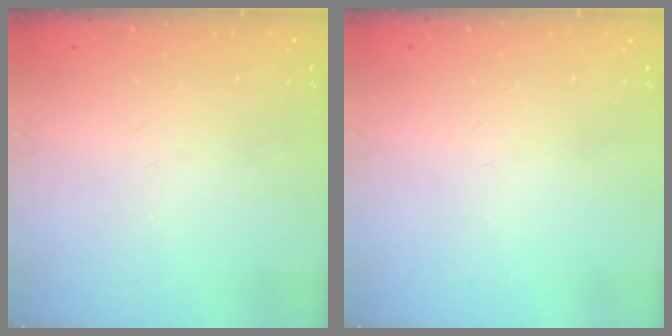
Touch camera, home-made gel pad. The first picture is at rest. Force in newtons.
{"total": 0.0}